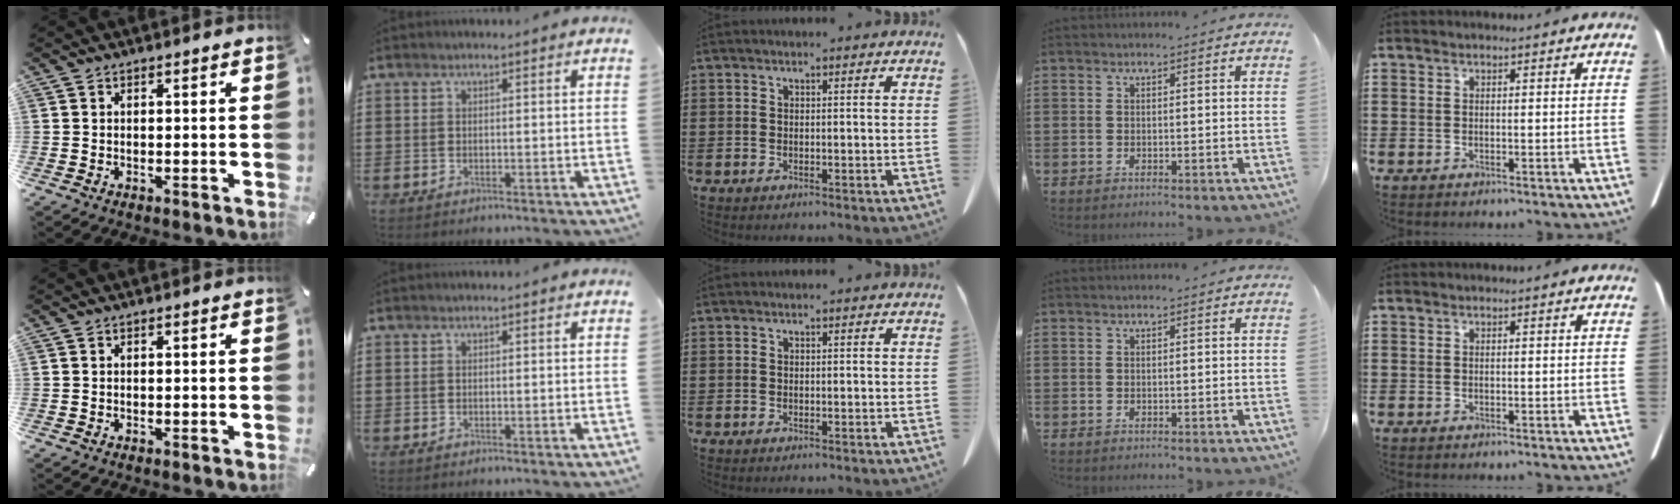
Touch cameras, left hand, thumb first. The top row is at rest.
{}